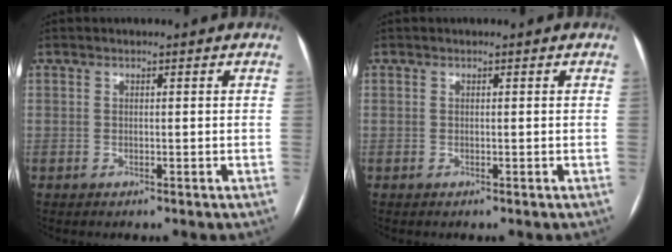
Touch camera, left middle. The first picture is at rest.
{"total": 0.0}